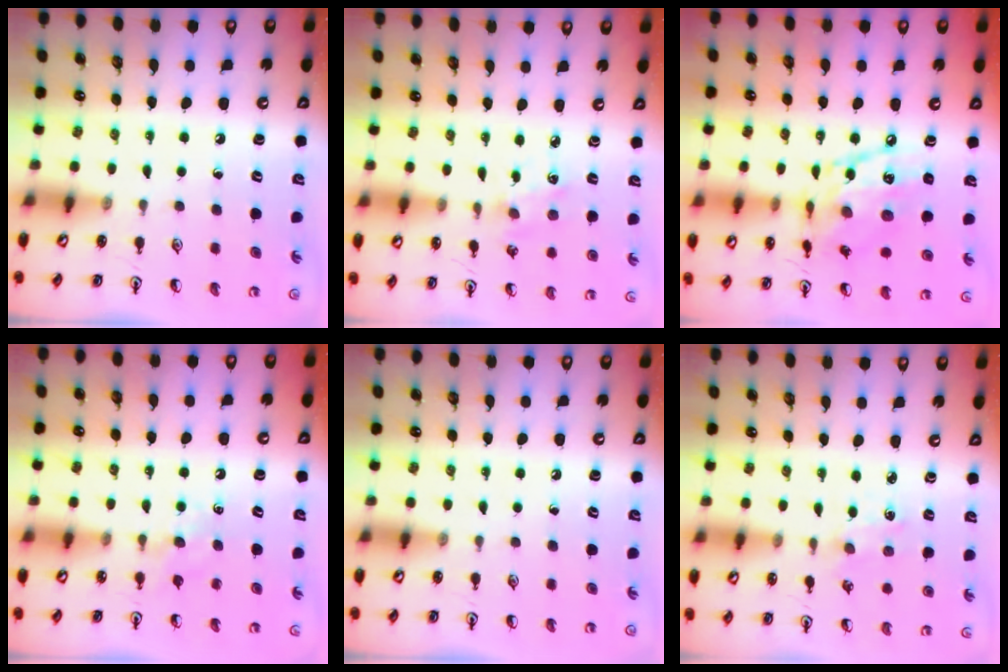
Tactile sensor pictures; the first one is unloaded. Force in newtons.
{"total": 2.2, "press": 2.2, "slide": 0.3}
{"total": 14.6, "press": 14.6, "slide": 0.9}
{"total": 4.4, "press": 4.4, "slide": 0.6}
{"total": 0.0}
{"total": 1.0, "press": 0.9, "slide": 0.2}